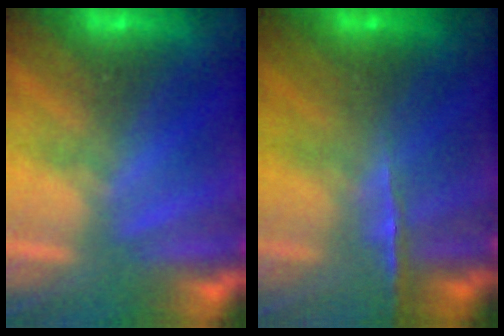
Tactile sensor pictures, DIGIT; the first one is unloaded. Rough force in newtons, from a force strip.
{"total": 1.7}